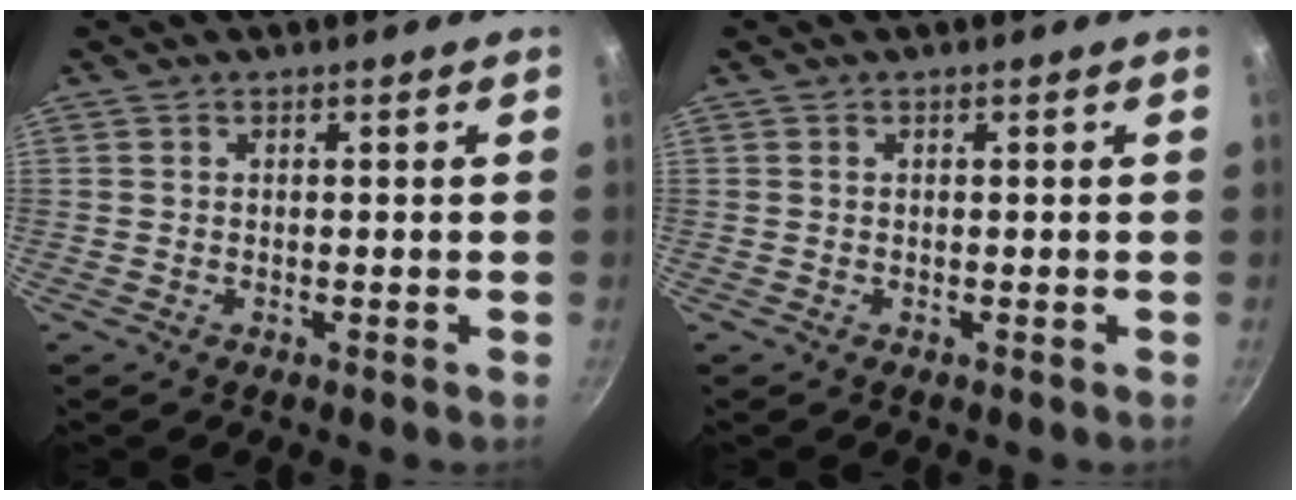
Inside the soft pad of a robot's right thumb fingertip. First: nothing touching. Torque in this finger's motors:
{"motor_torque": [0.00, 0.00, 0.00, 0.00, 0.03]}